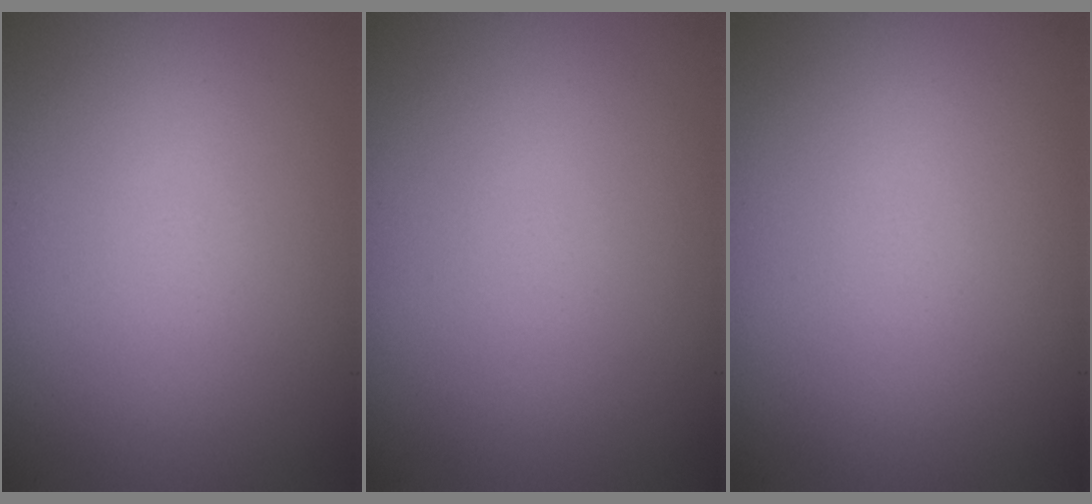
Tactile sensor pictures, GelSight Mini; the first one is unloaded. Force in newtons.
{"total": 0.0}
{"total": 0.0}